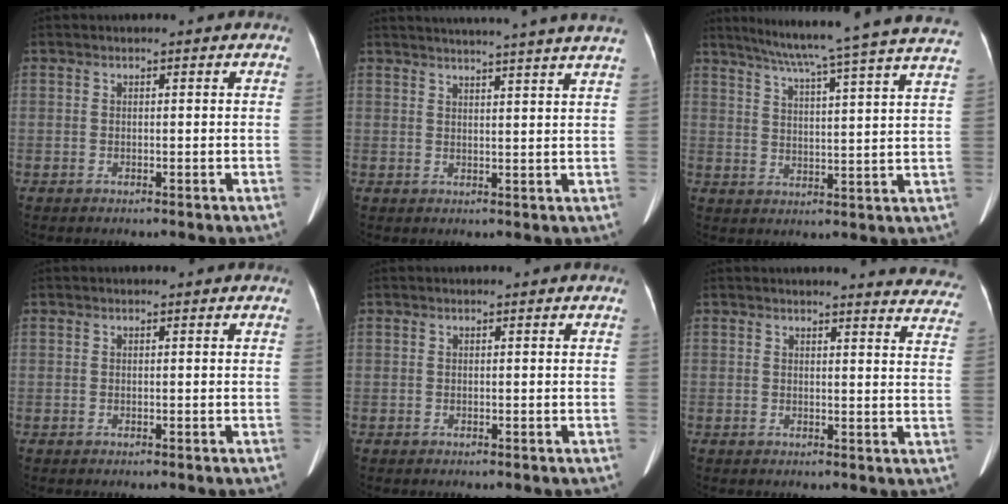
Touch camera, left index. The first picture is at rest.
{"total": 17.6, "force": [16.0, -1.4, 7.2], "torque": [-0.115, -0.019, 0.196]}
{"total": 25.1, "force": [22.0, -1.4, 12.1], "torque": [-0.195, -0.032, 0.278]}
{"total": 0.0}
{"total": 0.0}
{"total": 11.9, "force": [11.6, 1.8, 1.9], "torque": [0.014, -0.063, 0.090]}